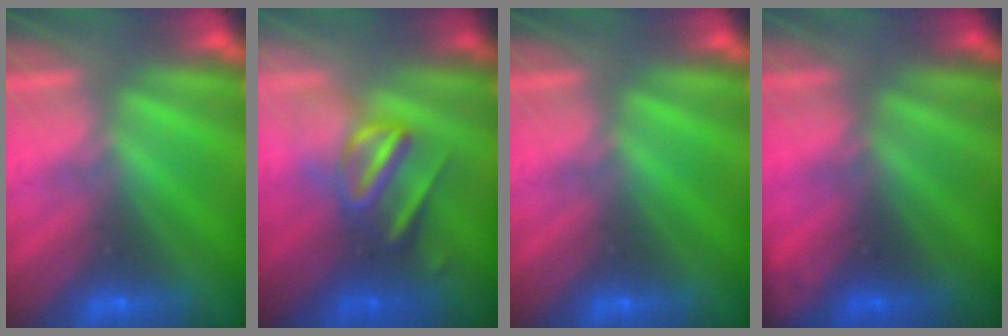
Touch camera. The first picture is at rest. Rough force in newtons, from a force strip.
{"total": 2.9}
{"total": 0.0}
{"total": 2.0}